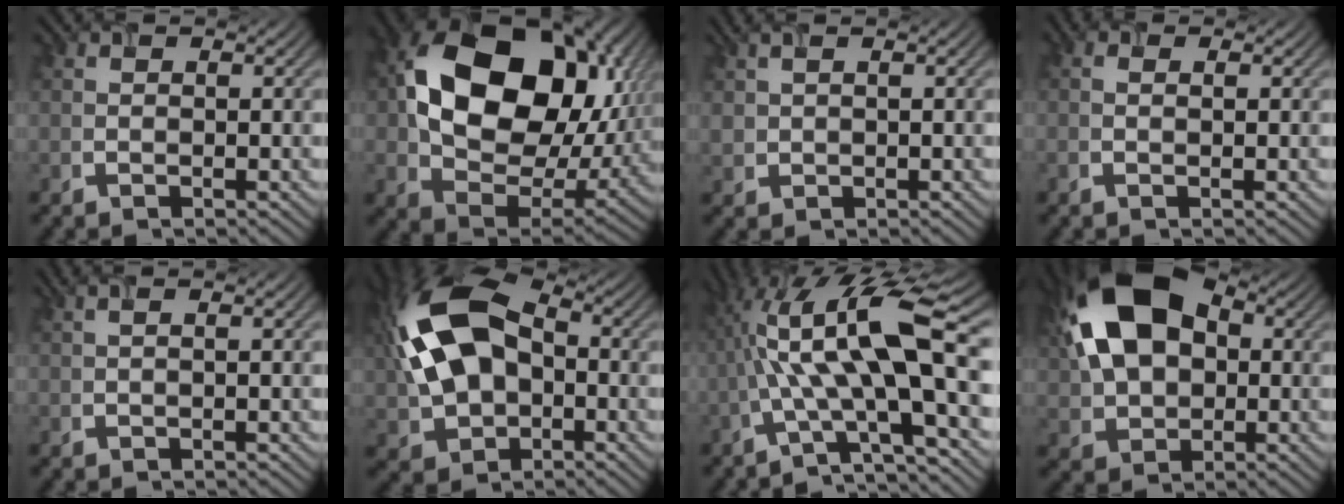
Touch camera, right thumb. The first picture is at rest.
{"total": 19.6, "force": [4.4, 14.1, 12.9], "torque": [-0.262, -0.027, 0.115]}
{"total": 2.7, "force": [1.3, 1.2, 2.0], "torque": [-0.054, 0.010, 0.030]}
{"total": 0.0}
{"total": 1.9, "force": [0.7, 0.5, 1.7], "torque": [-0.019, 0.005, -0.003]}
{"total": 16.0, "force": [0.5, 10.6, 12.0], "torque": [-0.266, 0.009, -0.004]}
{"total": 14.9, "force": [-0.2, 4.2, 14.3], "torque": [-0.246, 0.015, -0.006]}
{"total": 14.9, "force": [2.7, 10.1, 10.7], "torque": [-0.219, 0.018, 0.038]}